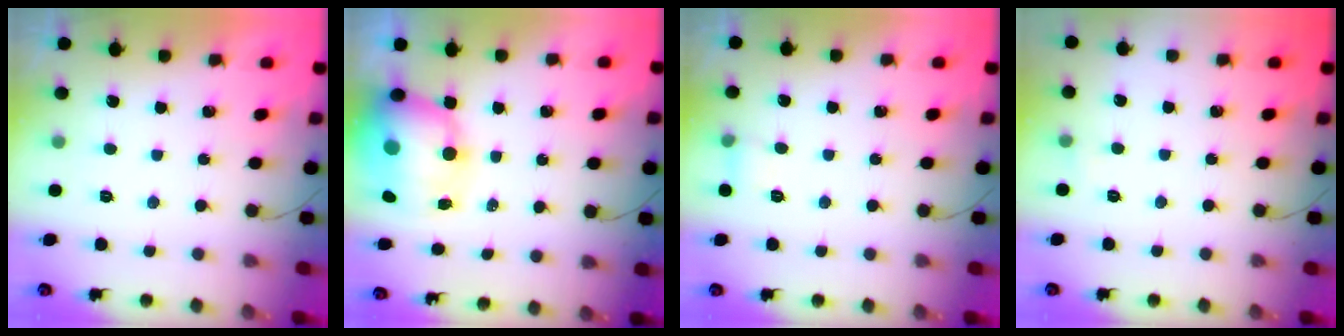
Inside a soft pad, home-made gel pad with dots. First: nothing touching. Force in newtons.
{"total": 15.3, "press": 14.9, "slide": 3.7}
{"total": 4.3, "press": 4.1, "slide": 1.1}
{"total": 3.6, "press": 3.5, "slide": 0.9}